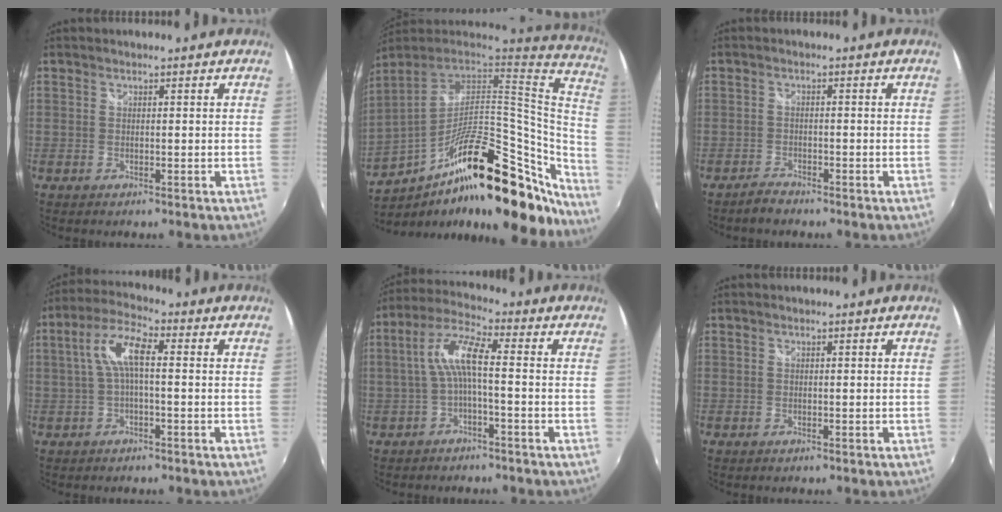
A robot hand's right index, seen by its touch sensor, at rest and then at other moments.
{"total": 33.3, "force": [-17.1, 11.5, 26.2], "torque": [-0.401, -0.019, -0.261]}
{"total": 2.3, "force": [-2.1, 0.6, 0.6], "torque": [-0.021, -0.001, -0.042]}
{"total": 6.8, "force": [0.0, 2.1, 6.4], "torque": [-0.135, 0.020, 0.001]}
{"total": 7.0, "force": [-1.2, 1.5, 6.8], "torque": [-0.156, 0.018, -0.022]}
{"total": 0.0}